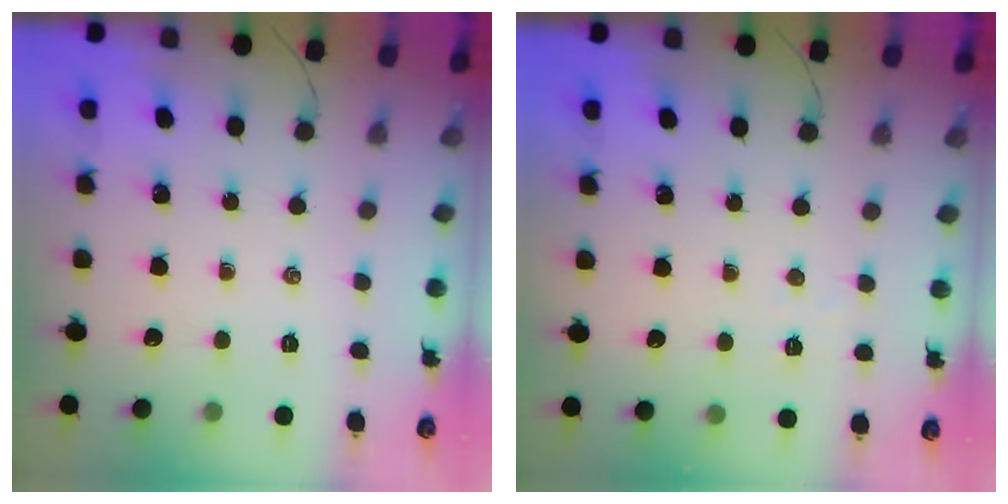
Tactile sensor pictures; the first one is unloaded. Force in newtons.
{"total": 2.9, "press": 2.8, "slide": 0.6}